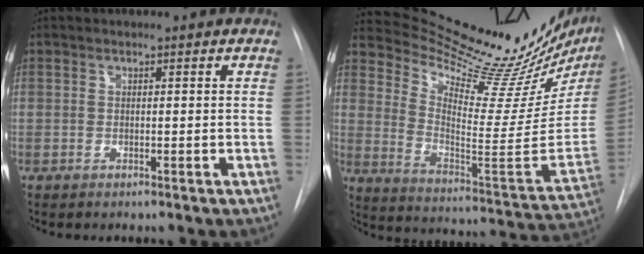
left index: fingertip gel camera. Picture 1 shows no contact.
{"total": 29.1, "force": [26.2, 4.0, 12.2], "torque": [-0.185, -0.122, 0.346]}